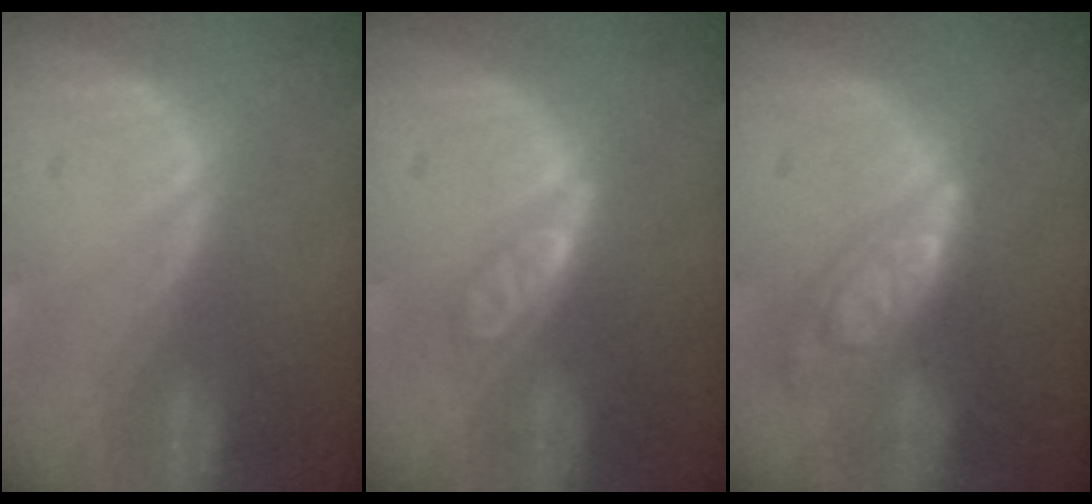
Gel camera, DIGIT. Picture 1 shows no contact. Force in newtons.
{"total": 4.8, "press": 4.3, "slide": 2.1}
{"total": 7.5, "press": 7.5, "slide": 0.5}